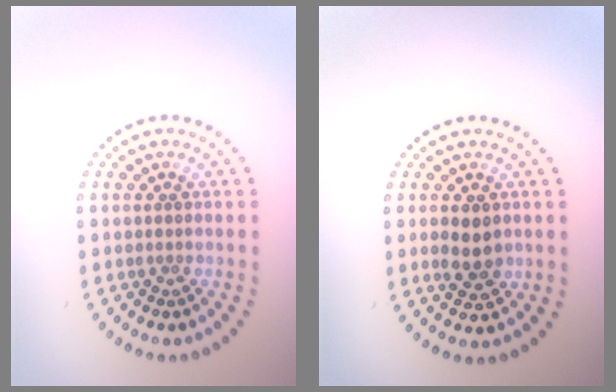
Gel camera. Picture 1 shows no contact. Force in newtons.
{"total": 2.5, "press": 2.5, "slide": 0.3}